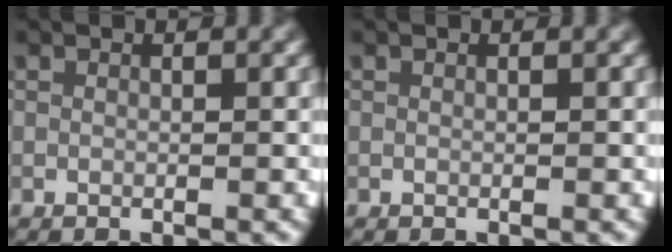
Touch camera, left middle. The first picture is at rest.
{"total": 0.0}